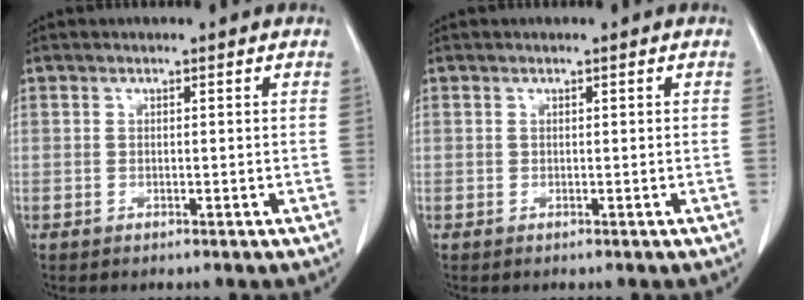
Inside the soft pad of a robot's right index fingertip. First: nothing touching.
{"total": 0.0}